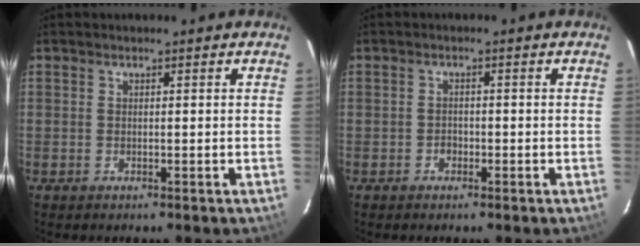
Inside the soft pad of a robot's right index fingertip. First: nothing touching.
{"total": 1.4, "force": [-0.7, 1.1, 0.3], "torque": [-0.003, 0.003, -0.010]}